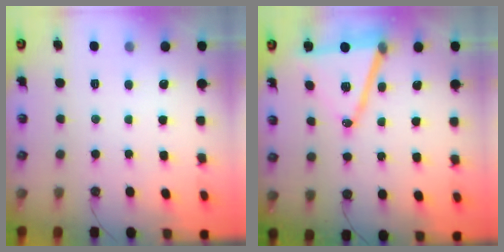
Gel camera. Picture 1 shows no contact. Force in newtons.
{"total": 14.0, "press": 13.4, "slide": 3.9}